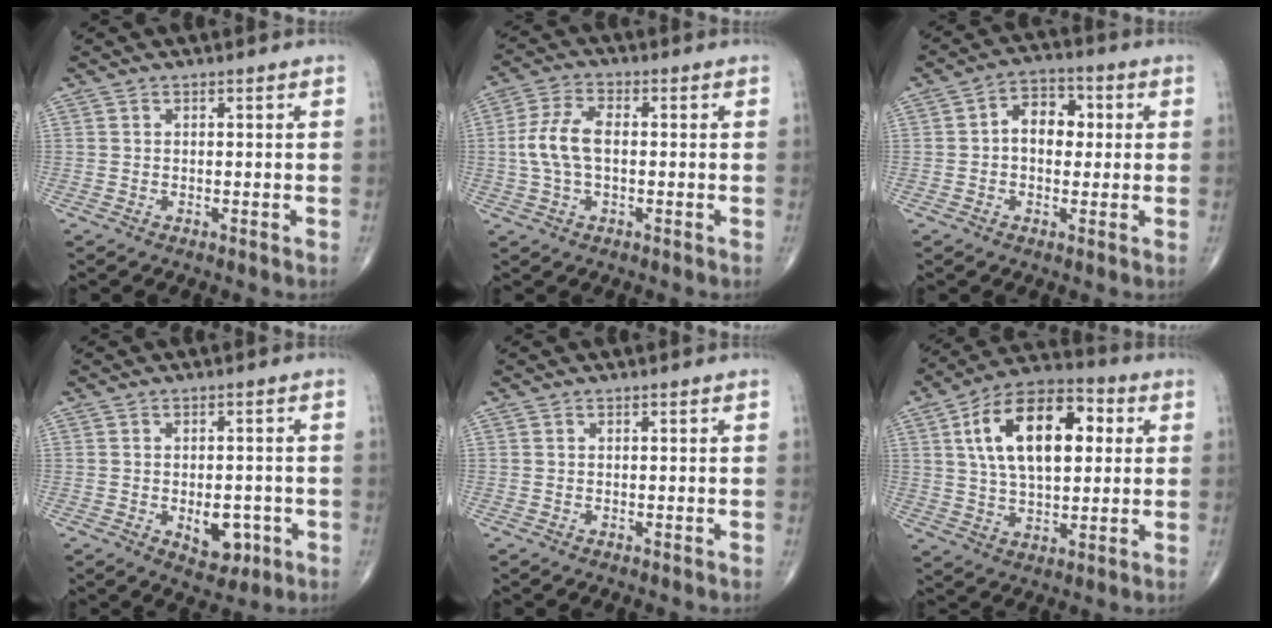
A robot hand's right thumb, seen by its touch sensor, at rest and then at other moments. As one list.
[{"total": 7.8, "force": [-0.1, 4.2, 6.6], "torque": [-0.146, 0.019, -0.007]}, {"total": 7.4, "force": [0.6, 5.1, 5.3], "torque": [-0.055, 0.019, 0.000]}, {"total": 6.4, "force": [-1.8, 3.9, 4.7], "torque": [-0.037, 0.007, -0.013]}, {"total": 0.0}, {"total": 19.1, "force": [4.6, 10.2, 15.5], "torque": [-0.235, 0.014, 0.070]}]